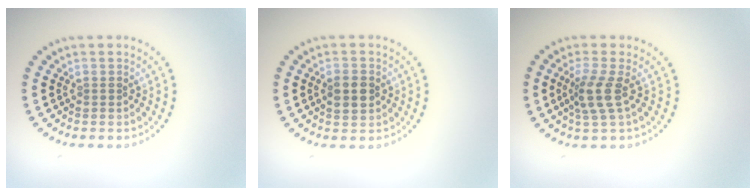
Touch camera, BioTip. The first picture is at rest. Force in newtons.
{"total": 2.9, "press": 2.9, "slide": 0.0}
{"total": 2.7, "press": 2.0, "slide": 1.8}